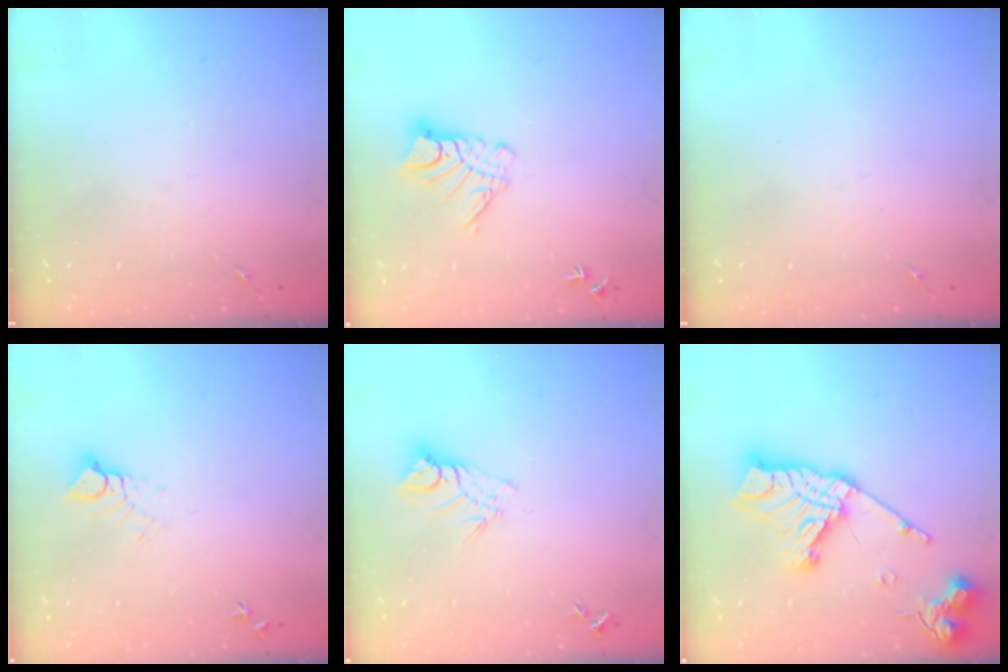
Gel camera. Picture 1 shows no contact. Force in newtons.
{"total": 9.5, "press": 9.5, "slide": 0.9}
{"total": 0.0}
{"total": 5.0, "press": 5.0, "slide": 0.2}
{"total": 7.9, "press": 7.9, "slide": 0.5}
{"total": 20.7, "press": 20.6, "slide": 1.9}